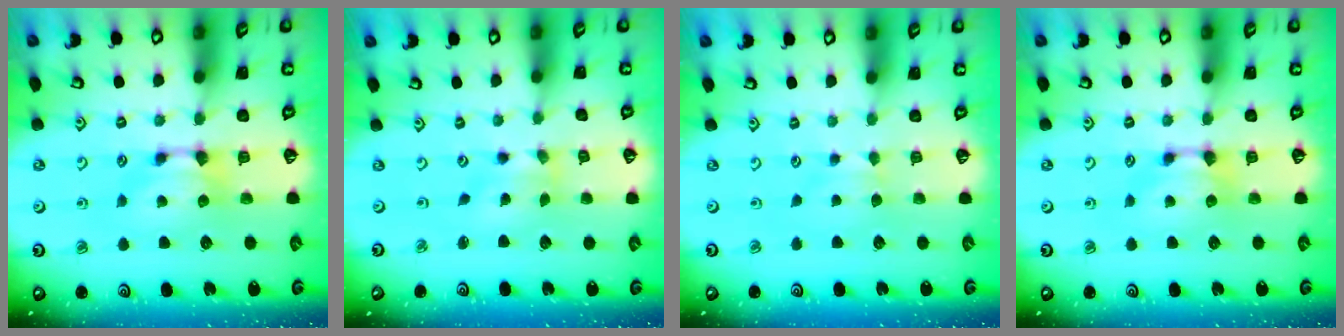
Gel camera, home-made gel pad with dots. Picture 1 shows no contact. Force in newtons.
{"total": 1.5, "press": 1.0, "slide": 1.1}
{"total": 1.6, "press": 1.5, "slide": 0.5}
{"total": 0.0}